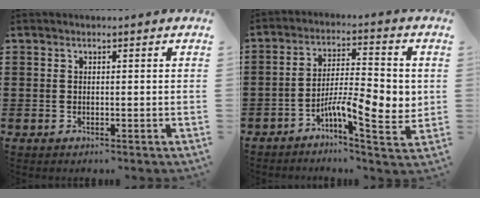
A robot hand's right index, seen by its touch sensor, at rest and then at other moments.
{"total": 9.0, "force": [-2.4, 2.8, 8.2], "torque": [-0.135, -0.001, -0.039]}